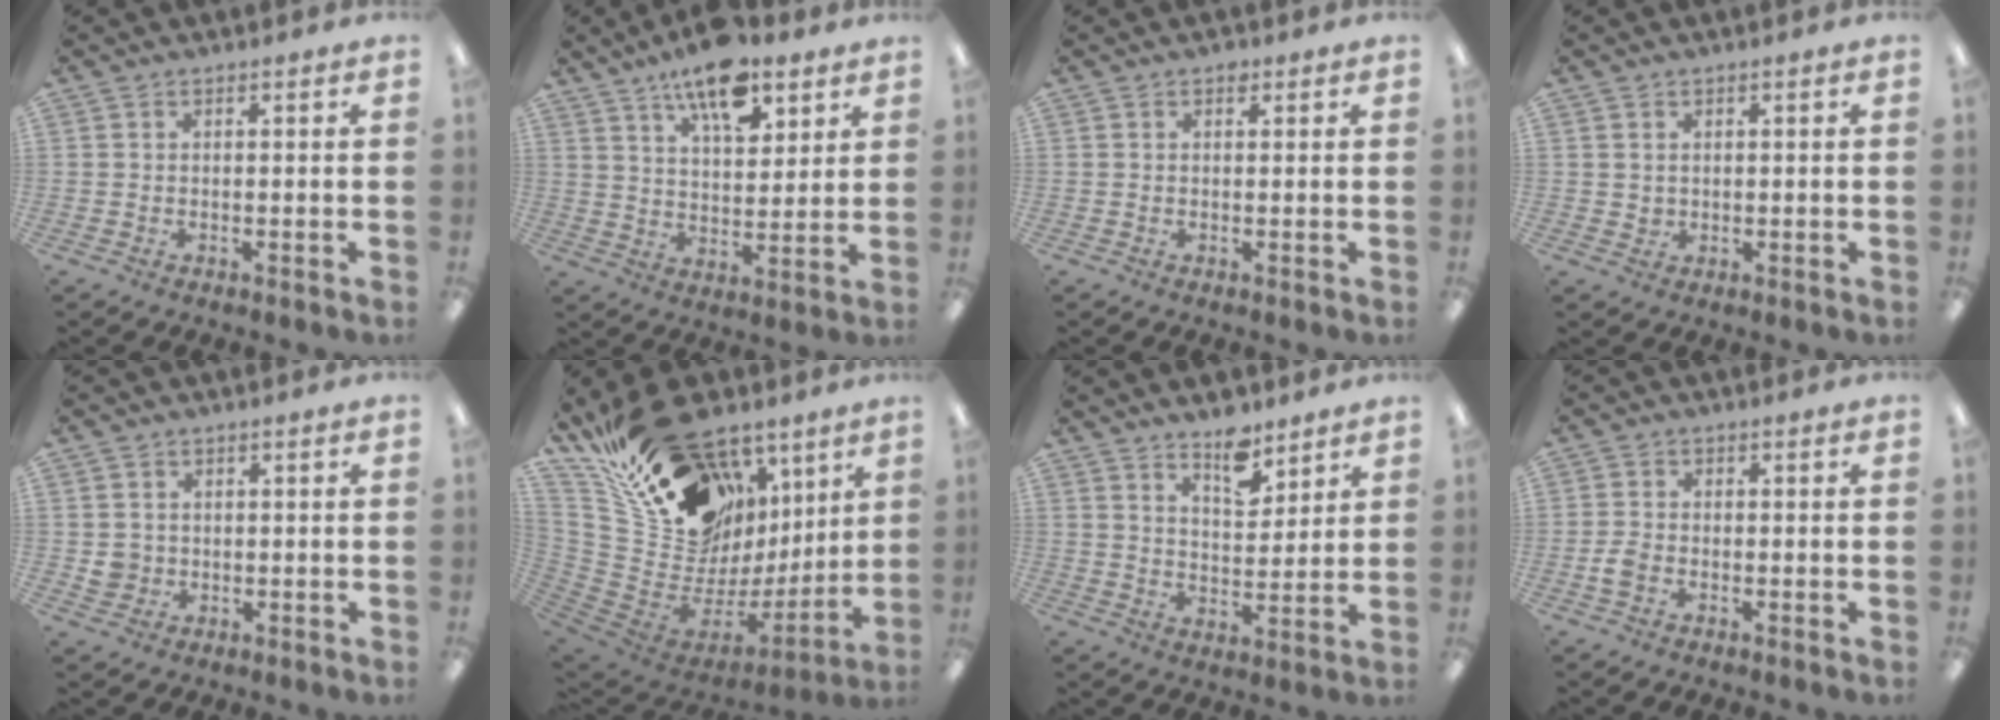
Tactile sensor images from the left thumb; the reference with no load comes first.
{"total": 13.3, "force": [8.9, 5.9, 7.9], "torque": [-0.116, -0.042, 0.152]}
{"total": 1.1, "force": [0.6, 0.7, 0.5], "torque": [-0.003, -0.001, 0.009]}
{"total": 1.7, "force": [0.8, 1.5, 0.0], "torque": [-0.002, 0.002, 0.015]}
{"total": 3.8, "force": [0.1, 3.7, 0.6], "torque": [-0.008, 0.006, 0.003]}
{"total": 26.7, "force": [17.8, 15.0, 13.0], "torque": [-0.240, -0.119, 0.349]}
{"total": 8.3, "force": [6.6, 3.5, 3.6], "torque": [-0.034, -0.048, 0.113]}
{"total": 3.0, "force": [-1.1, 2.2, 1.7], "torque": [-0.035, 0.004, -0.022]}